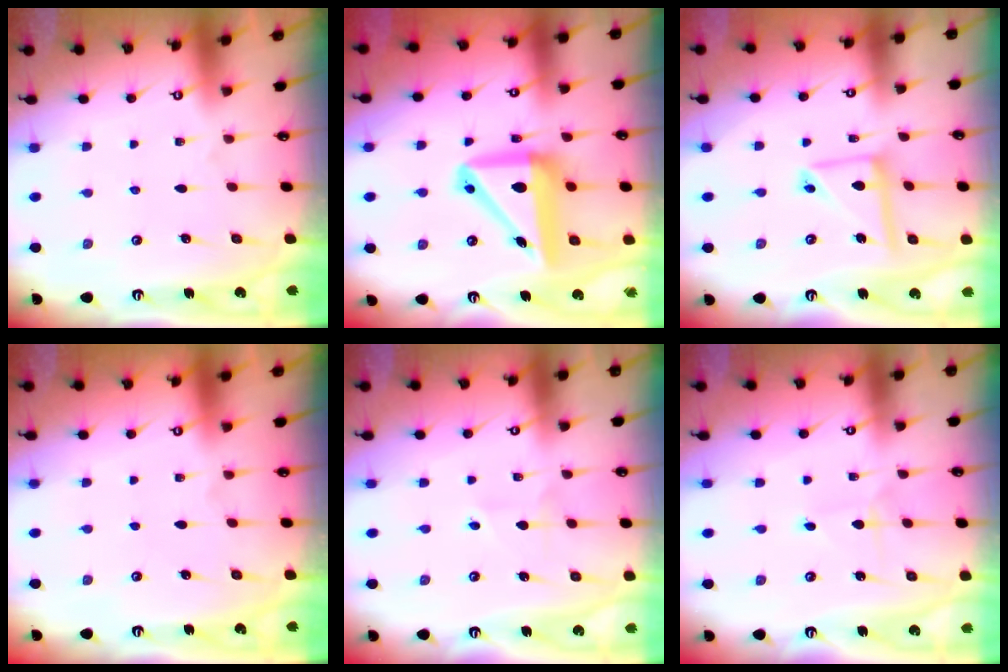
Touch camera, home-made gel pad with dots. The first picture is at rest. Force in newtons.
{"total": 14.1, "press": 13.8, "slide": 2.9}
{"total": 10.1, "press": 10.1, "slide": 1.0}
{"total": 0.0}
{"total": 2.3, "press": 2.3, "slide": 0.4}
{"total": 1.6, "press": 1.6, "slide": 0.0}